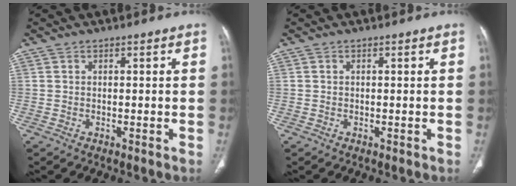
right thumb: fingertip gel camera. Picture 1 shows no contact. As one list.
[{"total": 0.0}]